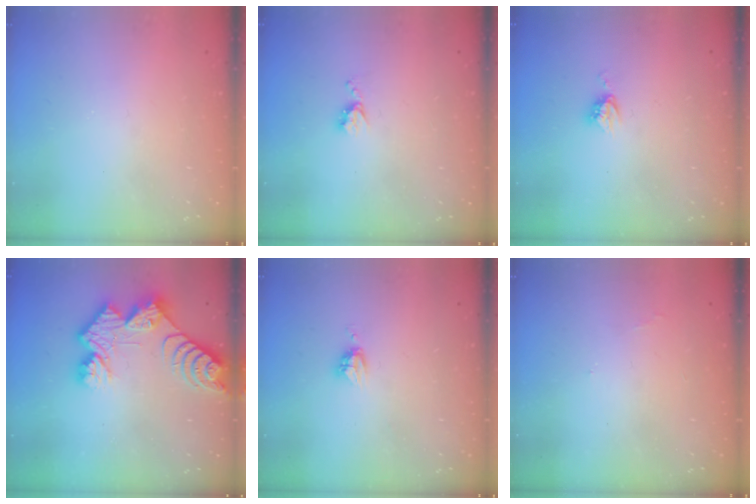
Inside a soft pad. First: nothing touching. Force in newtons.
{"total": 5.2, "press": 5.2, "slide": 0.5}
{"total": 4.4, "press": 4.4, "slide": 0.1}
{"total": 11.5, "press": 11.4, "slide": 1.0}
{"total": 3.8, "press": 3.8, "slide": 0.4}
{"total": 3.7, "press": 3.7, "slide": 0.4}